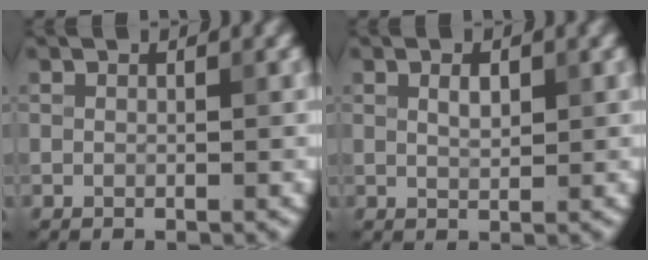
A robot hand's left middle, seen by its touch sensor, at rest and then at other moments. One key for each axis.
{"total": 1.4, "fx": 0.6, "fy": 0.6, "fz": 1.1, "tx": -0.022, "ty": 0.001, "tz": 0.013}